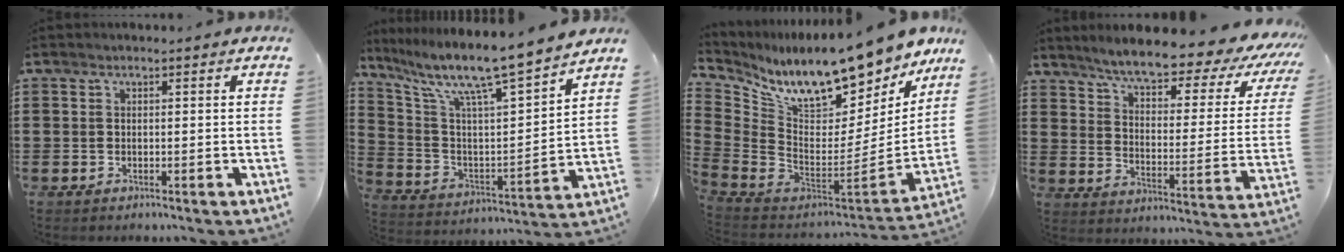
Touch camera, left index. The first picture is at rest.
{"total": 10.0, "force": [8.3, 0.2, 5.4], "torque": [-0.134, -0.066, 0.128]}
{"total": 13.3, "force": [11.6, 2.6, 6.0], "torque": [-0.131, -0.101, 0.194]}
{"total": 6.8, "force": [5.7, 0.3, 3.7], "torque": [-0.090, -0.041, 0.086]}